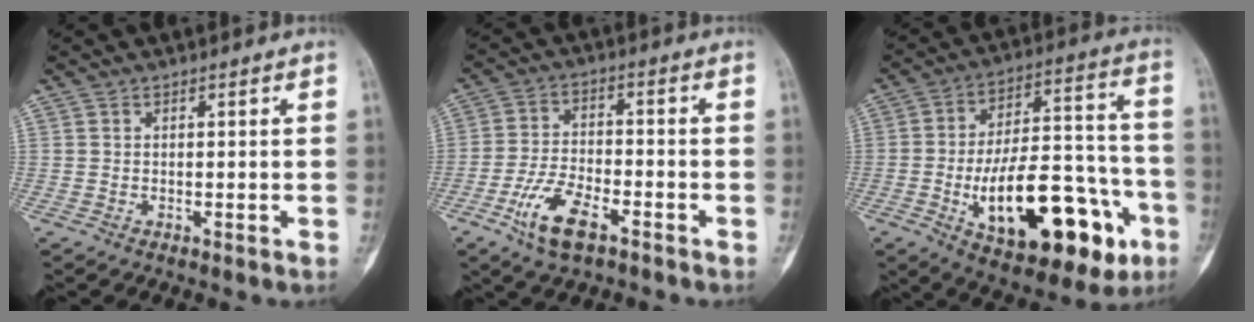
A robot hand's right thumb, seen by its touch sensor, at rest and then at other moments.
{"total": 9.7, "force": [-5.2, 4.3, 7.0], "torque": [-0.140, 0.019, -0.097]}
{"total": 26.9, "force": [-9.8, 11.7, 22.2], "torque": [-0.321, 0.042, -0.132]}